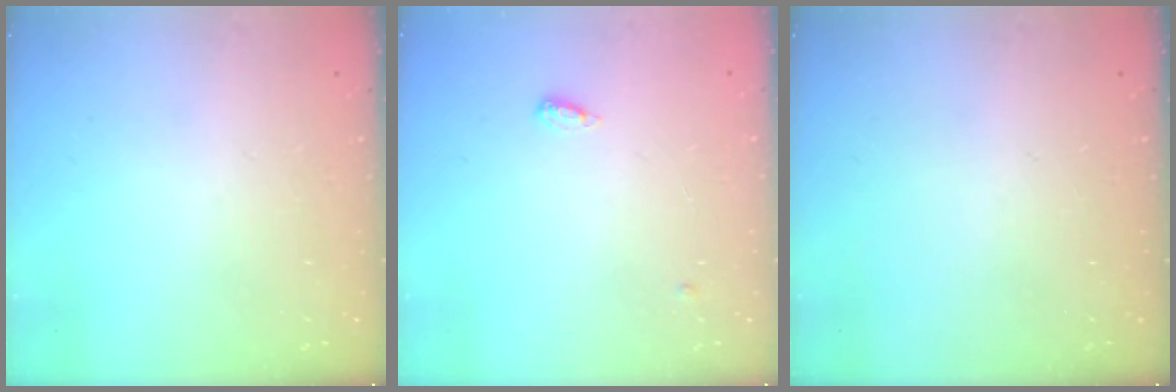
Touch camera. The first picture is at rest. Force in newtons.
{"total": 3.6, "press": 3.5, "slide": 0.7}
{"total": 0.0}